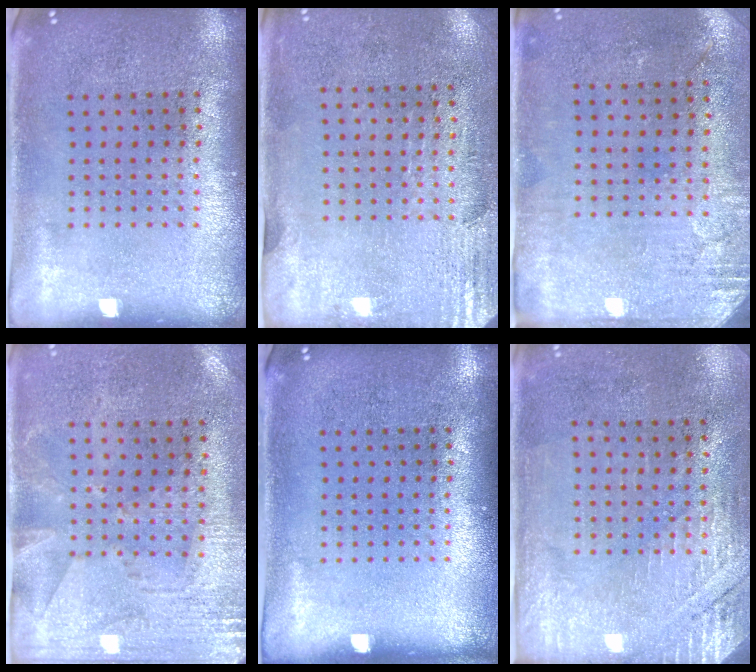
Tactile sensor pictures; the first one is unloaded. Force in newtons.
{"total": 2.9, "press": 2.4, "slide": 1.5}
{"total": 2.7, "press": 2.3, "slide": 1.5}
{"total": 2.7, "press": 2.3, "slide": 1.5}
{"total": 0.0}
{"total": 2.7, "press": 2.4, "slide": 1.2}